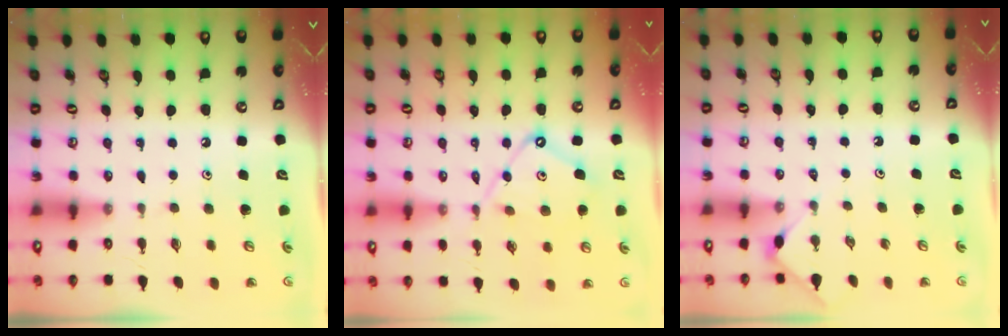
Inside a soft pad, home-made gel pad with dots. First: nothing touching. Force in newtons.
{"total": 11.4, "press": 11.4, "slide": 1.0}
{"total": 4.1, "press": 4.1, "slide": 0.7}